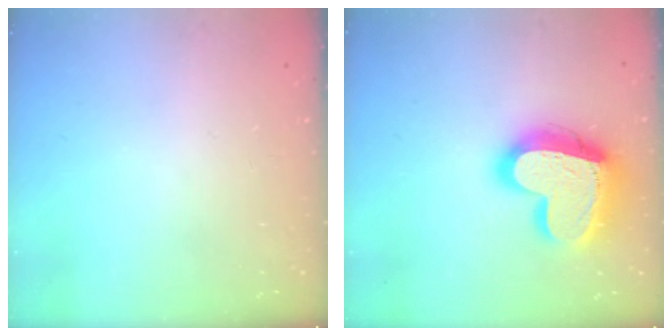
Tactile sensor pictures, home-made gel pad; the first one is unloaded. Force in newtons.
{"total": 22.7, "press": 22.6, "slide": 1.9}